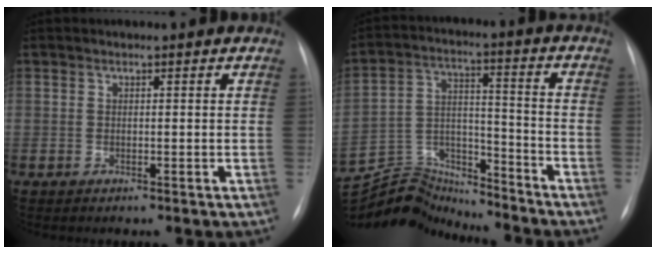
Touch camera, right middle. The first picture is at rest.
{"total": 14.5, "force": [-14.3, 2.2, 0.8], "torque": [-0.021, 0.042, -0.245]}